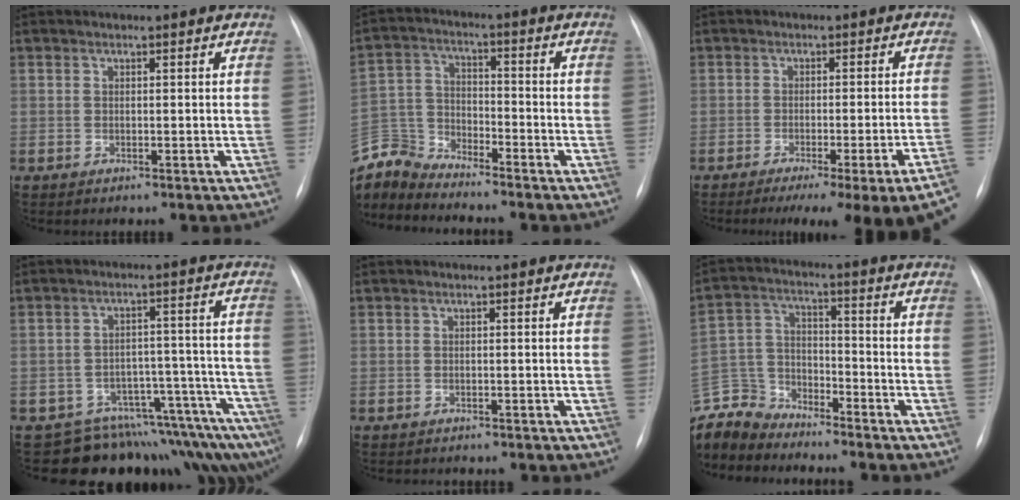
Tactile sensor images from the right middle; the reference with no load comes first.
{"total": 8.8, "force": [-8.7, 1.0, 0.4], "torque": [-0.020, 0.009, -0.175]}
{"total": 16.6, "force": [-12.5, -1.0, 10.9], "torque": [-0.075, -0.023, -0.161]}
{"total": 13.1, "force": [-12.3, 2.7, 3.3], "torque": [-0.007, 0.060, -0.160]}
{"total": 1.1, "force": [-1.0, 0.3, 0.1], "torque": [-0.002, -0.002, -0.014]}
{"total": 10.1, "force": [-9.7, 2.6, 0.4], "torque": [-0.017, 0.009, -0.196]}